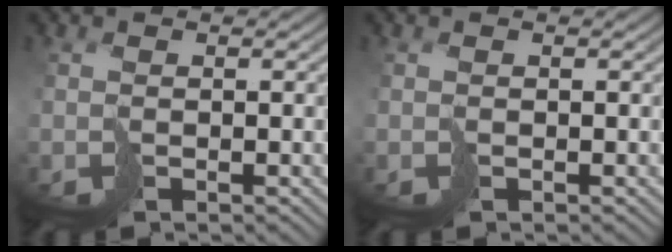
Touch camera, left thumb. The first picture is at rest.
{"total": 0.0}